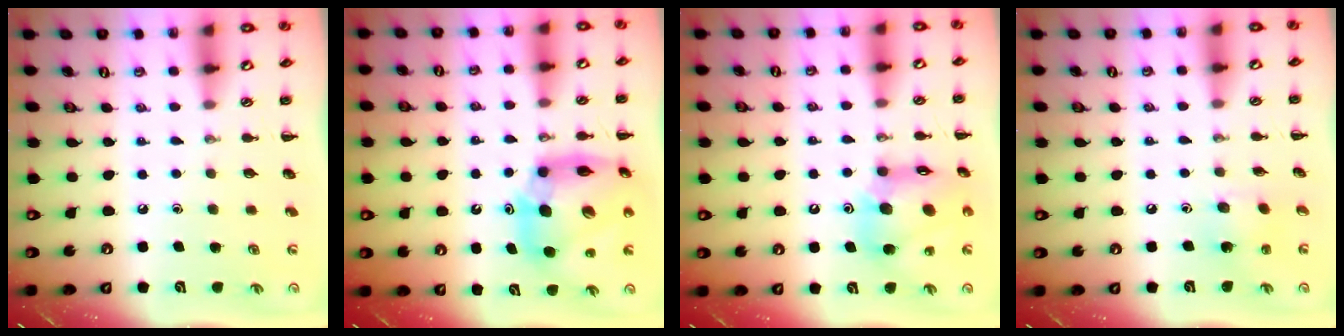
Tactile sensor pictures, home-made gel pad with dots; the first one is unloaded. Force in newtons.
{"total": 15.1, "press": 14.5, "slide": 4.4}
{"total": 15.9, "press": 15.6, "slide": 3.1}
{"total": 2.9, "press": 2.8, "slide": 0.5}